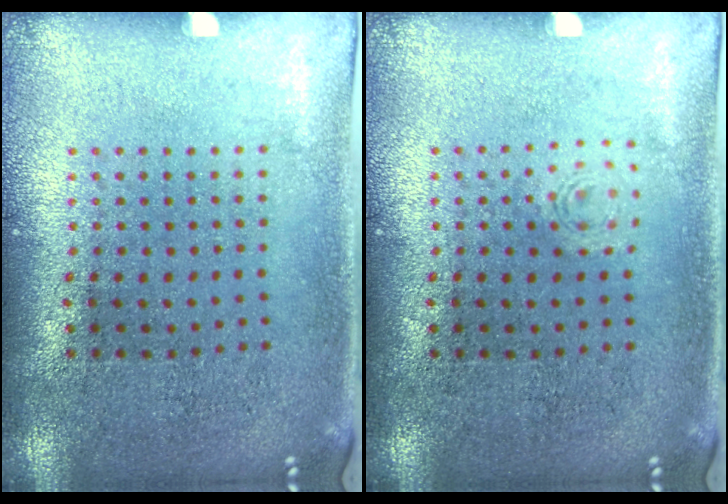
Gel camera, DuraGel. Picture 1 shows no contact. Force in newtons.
{"total": 0.7, "press": 0.6, "slide": 0.2}